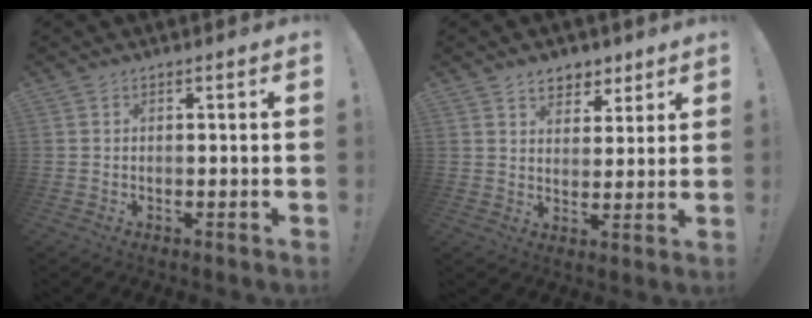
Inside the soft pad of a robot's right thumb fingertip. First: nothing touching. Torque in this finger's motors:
{"motor_torque": [-0.55, 0.62, 0.45, 0.33, -0.03]}